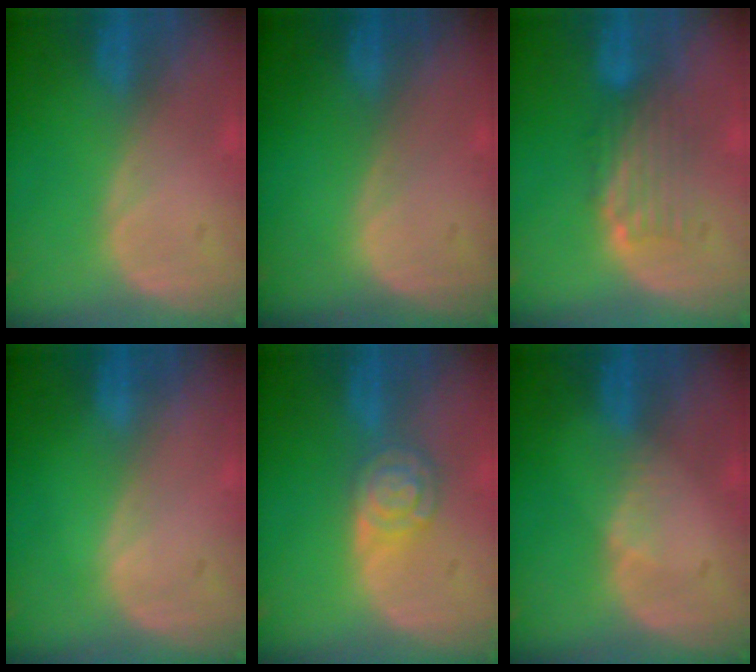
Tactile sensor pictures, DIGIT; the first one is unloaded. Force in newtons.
{"total": 0.0}
{"total": 5.1, "press": 4.3, "slide": 2.7}
{"total": 0.0}
{"total": 5.4, "press": 4.7, "slide": 2.5}
{"total": 1.1, "press": 1.1, "slide": 0.2}